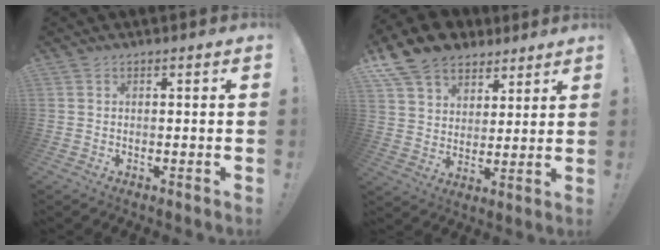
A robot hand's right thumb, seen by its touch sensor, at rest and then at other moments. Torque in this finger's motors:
{"motor_torque": [0.92, 1.02, 0.62, 0.59, 0.16]}